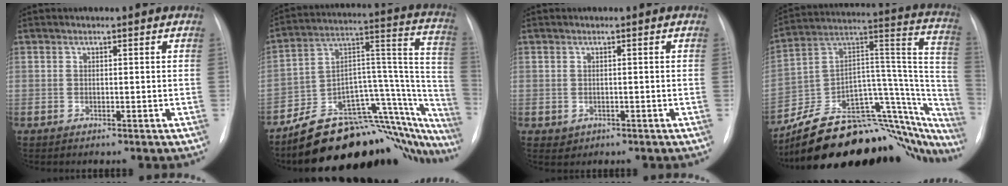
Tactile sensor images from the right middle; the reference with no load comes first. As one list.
[{"total": 28.1, "force": [-23.4, 9.4, 12.5], "torque": [-0.073, 0.055, -0.329]}, {"total": 1.3, "force": [-0.3, 1.2, 0.3], "torque": [-0.005, 0.002, 0.002]}, {"total": 32.3, "force": [-27.0, 11.0, 13.9], "torque": [-0.118, 0.044, -0.380]}]